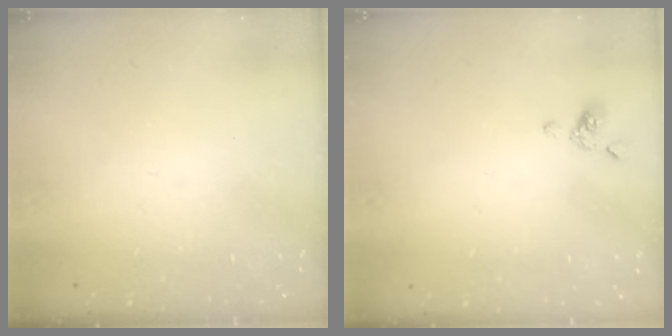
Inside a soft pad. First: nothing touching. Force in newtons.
{"total": 2.3, "press": 2.3, "slide": 0.6}